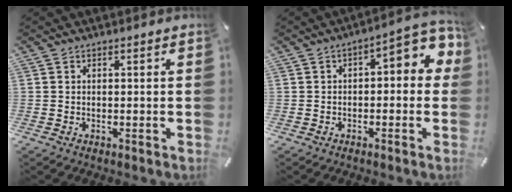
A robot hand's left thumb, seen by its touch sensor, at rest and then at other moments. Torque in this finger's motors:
{"motor_torque": [0.20, 0.20, 0.40, 0.56, 0.07]}